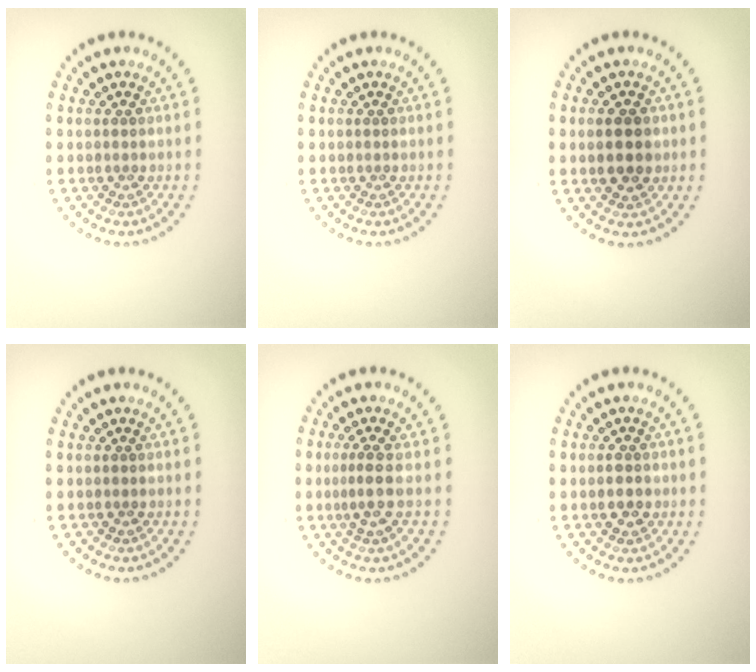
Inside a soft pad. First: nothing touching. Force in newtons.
{"total": 0.0}
{"total": 2.7, "press": 2.7, "slide": 0.2}
{"total": 0.0}
{"total": 2.1, "press": 1.6, "slide": 1.3}
{"total": 2.2, "press": 2.1, "slide": 0.2}